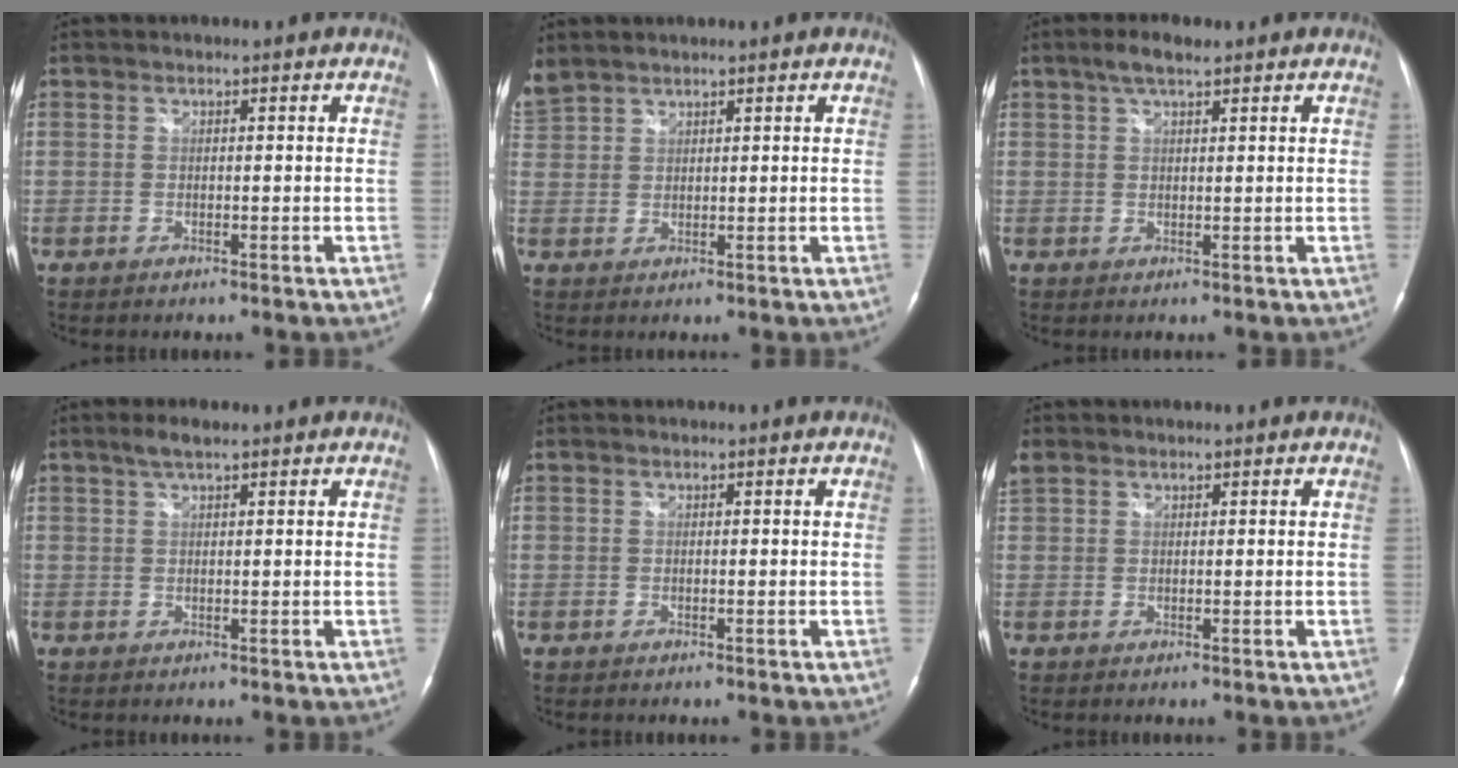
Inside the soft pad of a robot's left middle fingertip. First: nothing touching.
{"total": 3.8, "force": [3.6, 1.1, 0.7], "torque": [-0.032, 0.021, 0.083]}
{"total": 3.6, "force": [2.5, 0.7, 2.5], "torque": [-0.054, 0.008, 0.048]}
{"total": 2.6, "force": [1.9, 0.3, 1.8], "torque": [-0.042, 0.005, 0.037]}
{"total": 0.0}
{"total": 3.0, "force": [2.0, 1.9, 0.9], "torque": [-0.038, 0.022, 0.046]}